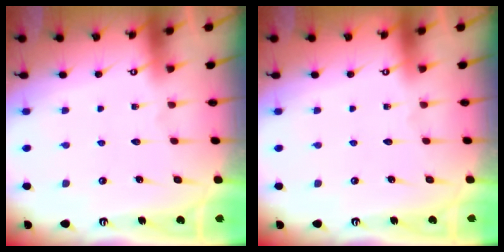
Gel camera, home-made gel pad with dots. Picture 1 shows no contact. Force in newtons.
{"total": 0.0}